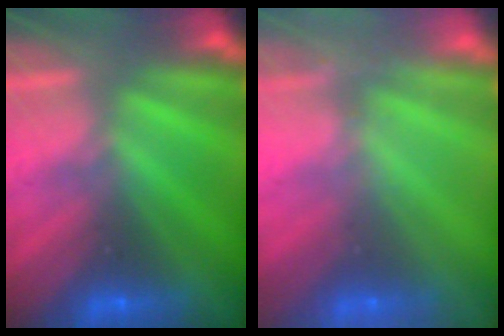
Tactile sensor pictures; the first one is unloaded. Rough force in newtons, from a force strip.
{"total": 2.4}